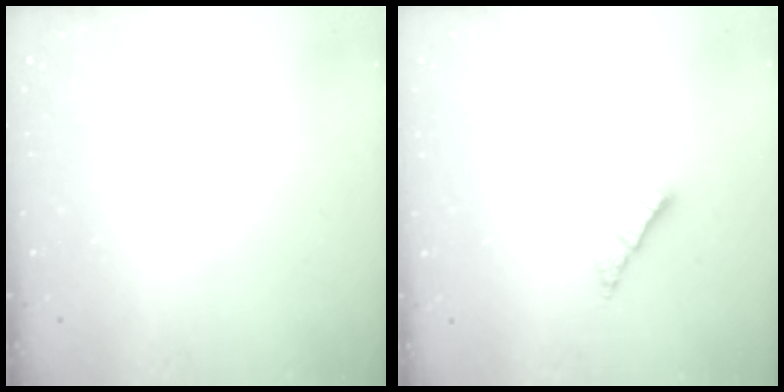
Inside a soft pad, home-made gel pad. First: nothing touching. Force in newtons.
{"total": 2.4, "press": 2.4, "slide": 0.2}